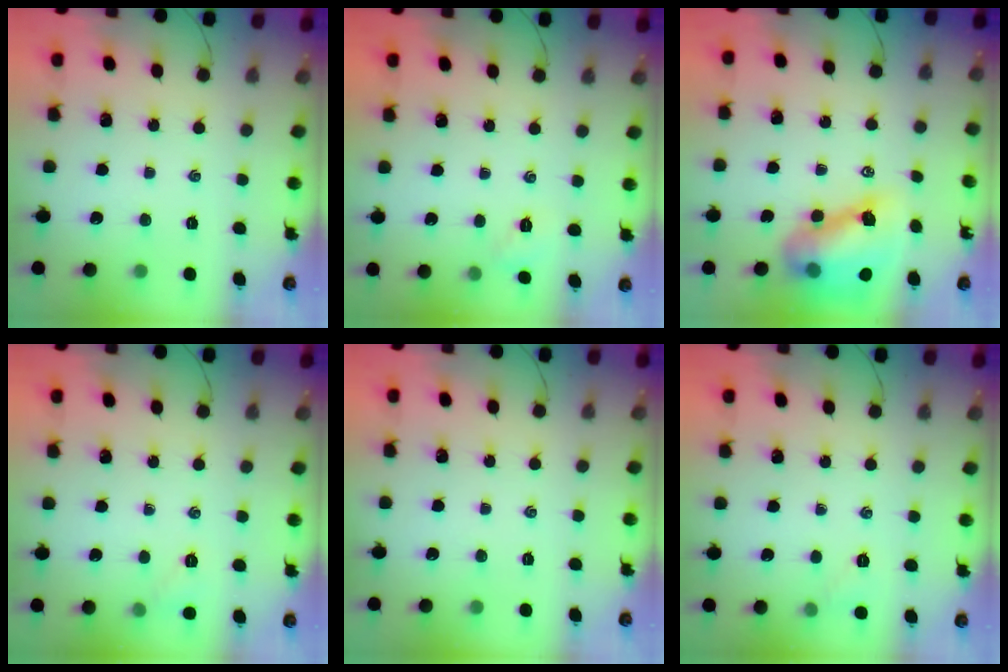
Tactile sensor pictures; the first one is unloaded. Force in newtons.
{"total": 2.1, "press": 2.0, "slide": 0.6}
{"total": 13.3, "press": 12.7, "slide": 4.1}
{"total": 4.6, "press": 4.5, "slide": 1.2}
{"total": 0.0}
{"total": 3.8, "press": 3.6, "slide": 1.0}